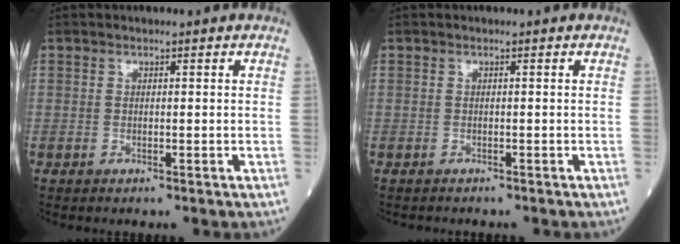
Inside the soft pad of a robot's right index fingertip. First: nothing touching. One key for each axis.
{"total": 1.1, "fx": -1.0, "fy": 0.4, "fz": 0.0, "tx": -0.006, "ty": 0.000, "tz": -0.016}